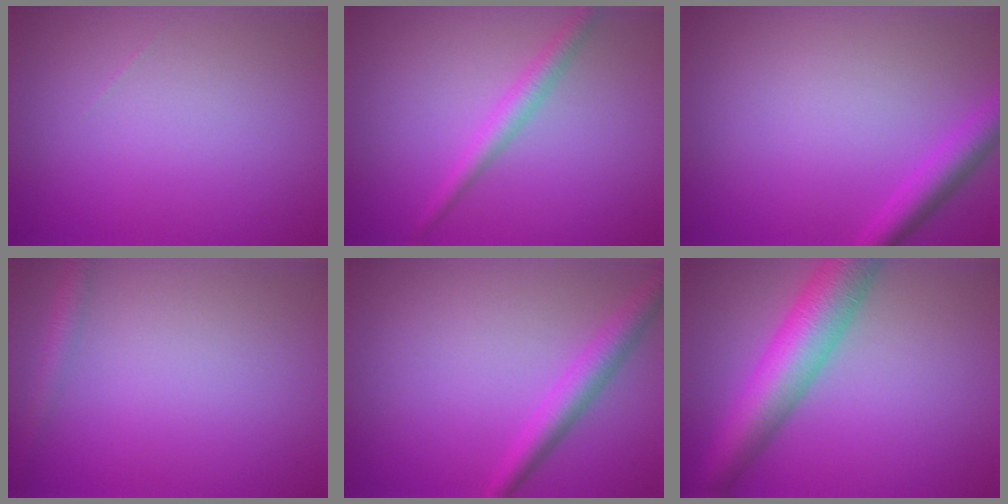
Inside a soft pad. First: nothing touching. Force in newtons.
{"total": 2.2, "press": 2.2, "slide": 0.0}
{"total": 2.8, "press": 2.8, "slide": 0.1}
{"total": 1.5, "press": 1.5, "slide": 0.1}
{"total": 2.9, "press": 2.9, "slide": 0.1}
{"total": 7.7, "press": 7.7, "slide": 0.2}